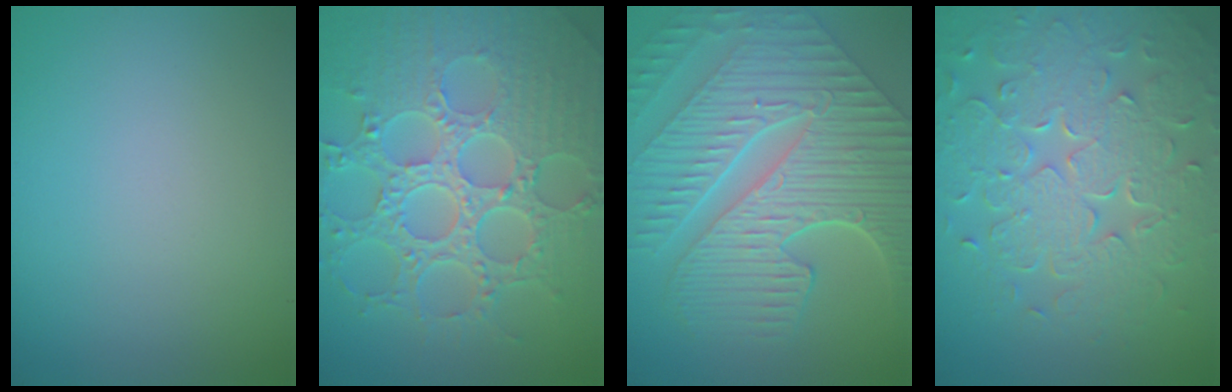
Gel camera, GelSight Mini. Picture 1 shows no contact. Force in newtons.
{"total": 8.5, "press": 6.3, "slide": 5.8}
{"total": 10.2, "press": 7.0, "slide": 7.4}
{"total": 8.0, "press": 5.8, "slide": 5.5}